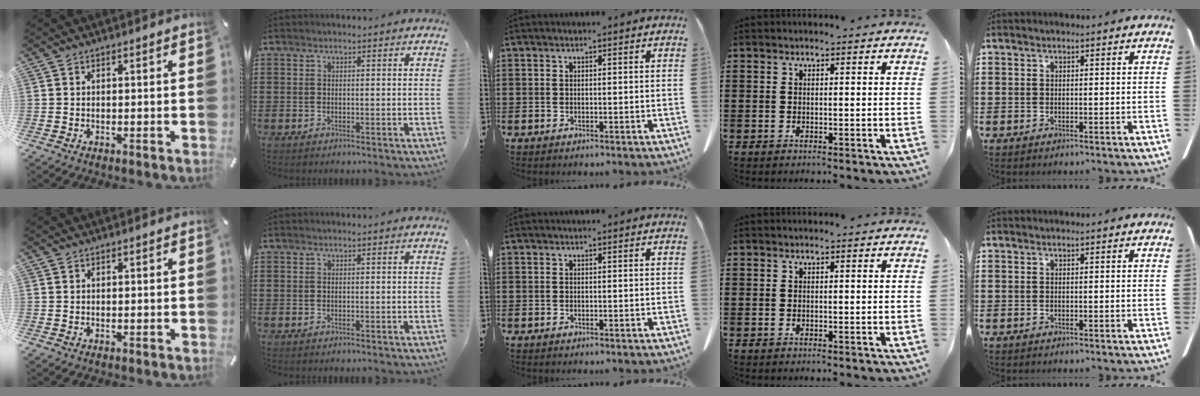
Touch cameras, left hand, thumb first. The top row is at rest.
{}